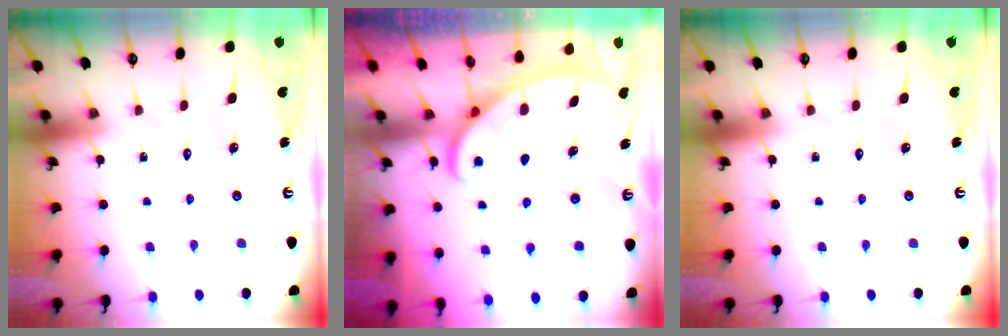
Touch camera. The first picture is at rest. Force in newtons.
{"total": 2.8, "press": 2.8, "slide": 0.4}
{"total": 0.0}